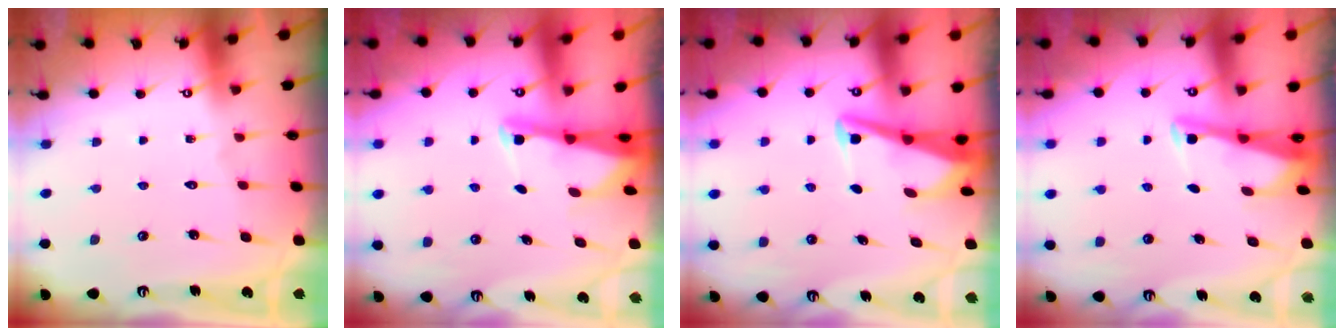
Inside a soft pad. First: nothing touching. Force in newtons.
{"total": 2.6, "press": 2.6, "slide": 0.2}
{"total": 5.1, "press": 5.0, "slide": 0.9}
{"total": 2.9, "press": 2.9, "slide": 0.3}